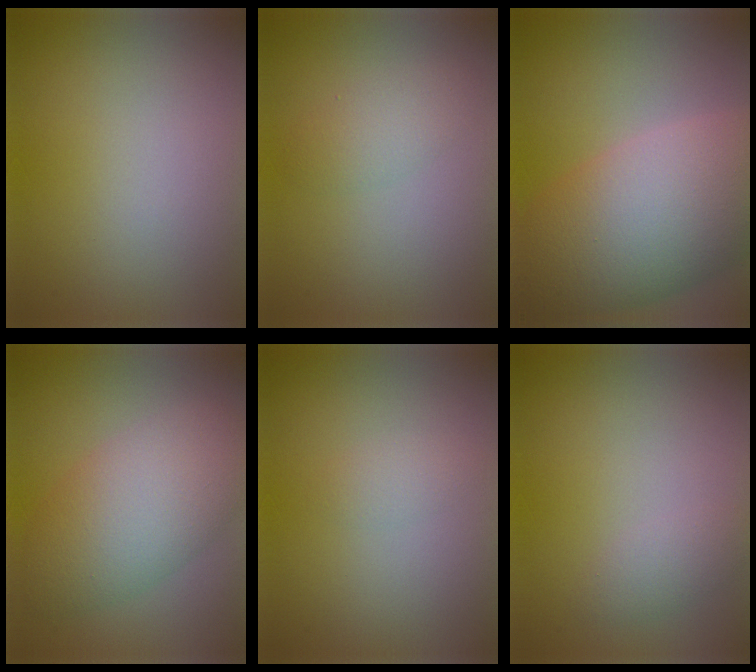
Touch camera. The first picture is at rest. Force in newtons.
{"total": 1.9, "press": 1.9, "slide": 0.1}
{"total": 10.8, "press": 10.8, "slide": 0.7}
{"total": 7.2, "press": 7.2, "slide": 0.2}
{"total": 1.0, "press": 1.0, "slide": 0.1}
{"total": 1.2, "press": 1.2, "slide": 0.0}